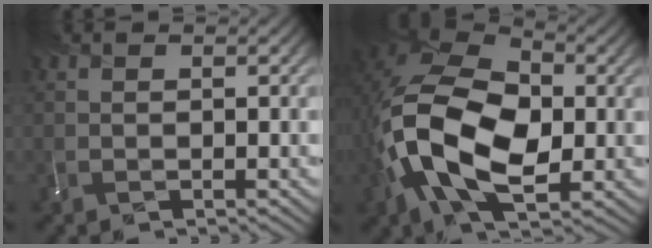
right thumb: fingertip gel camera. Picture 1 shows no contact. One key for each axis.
{"total": 15.9, "fx": -2.6, "fy": 9.4, "fz": 12.6, "tx": -0.273, "ty": 0.002, "tz": -0.063}